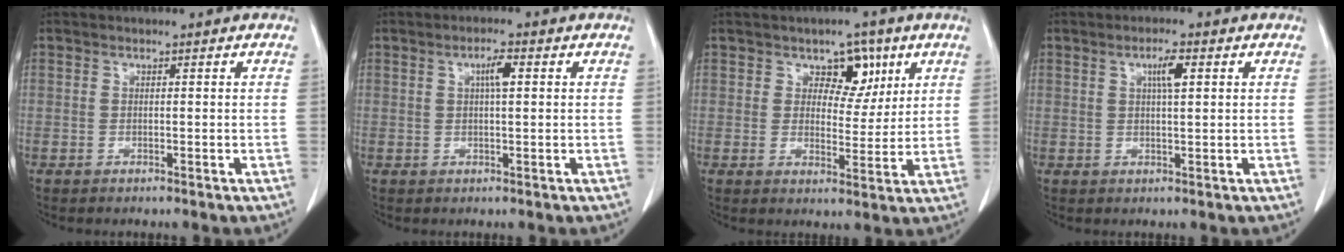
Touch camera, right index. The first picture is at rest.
{"total": 2.9, "force": [0.8, 0.4, 2.7], "torque": [-0.049, 0.003, 0.012]}
{"total": 5.8, "force": [3.0, 3.7, 3.4], "torque": [-0.036, 0.005, 0.044]}
{"total": 3.3, "force": [1.2, 0.4, 3.0], "torque": [-0.053, 0.001, 0.019]}